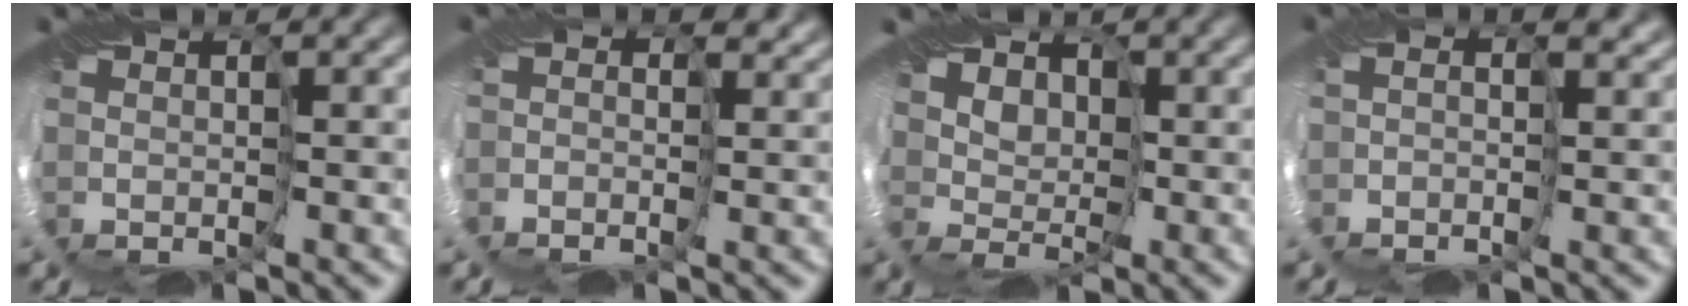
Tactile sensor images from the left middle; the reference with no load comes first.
{"total": 4.0, "force": [1.5, 3.1, 1.9], "torque": [-0.036, 0.012, 0.025]}
{"total": 6.2, "force": [2.1, 4.3, 4.0], "torque": [-0.053, 0.015, 0.005]}
{"total": 4.2, "force": [1.4, 3.0, 2.6], "torque": [-0.047, 0.013, 0.024]}